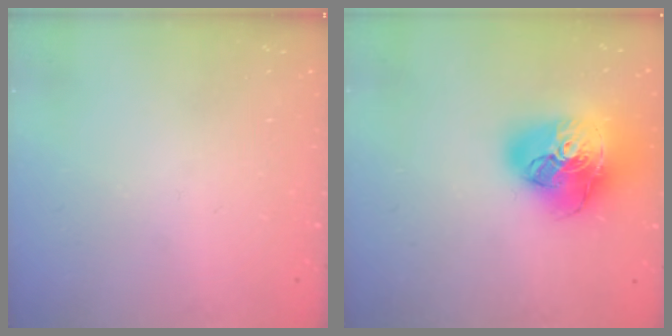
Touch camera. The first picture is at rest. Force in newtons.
{"total": 23.6, "press": 23.5, "slide": 3.0}